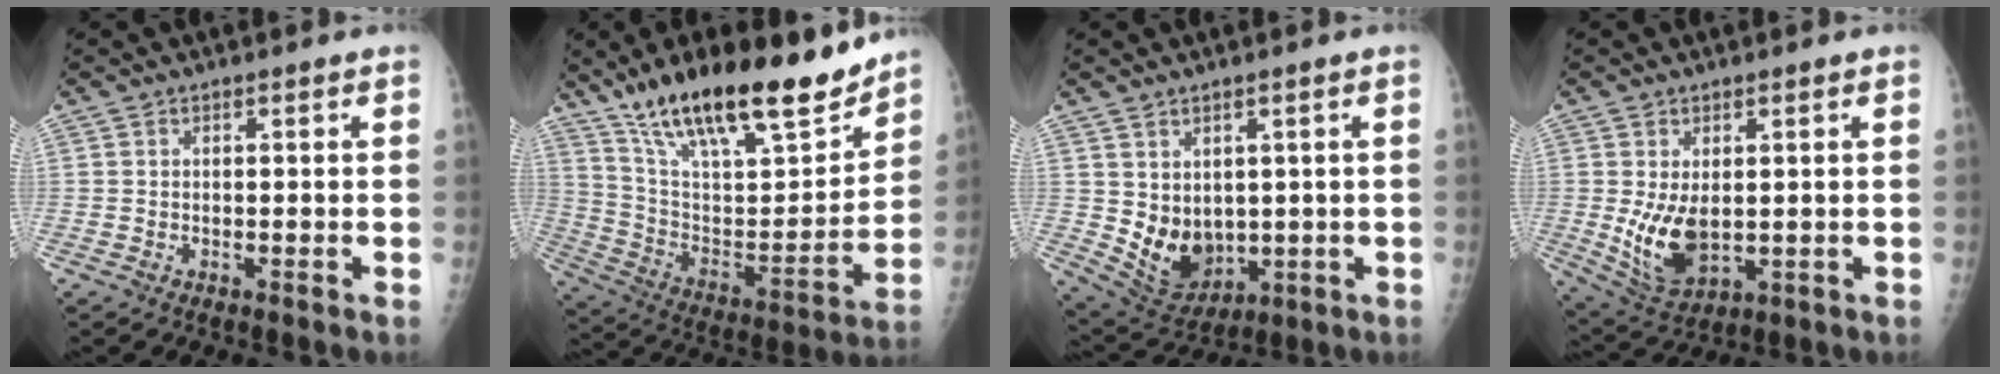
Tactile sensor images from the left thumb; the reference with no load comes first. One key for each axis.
{"total": 27.0, "fx": 19.8, "fy": 7.7, "fz": 16.7, "tx": -0.243, "ty": -0.070, "tz": 0.334}
{"total": 8.9, "fx": 0.4, "fy": 6.9, "fz": 5.7, "tx": -0.071, "ty": -0.020, "tz": 0.039}
{"total": 9.0, "fx": -0.1, "fy": 5.3, "fz": 7.3, "tx": -0.124, "ty": -0.018, "tz": 0.017}